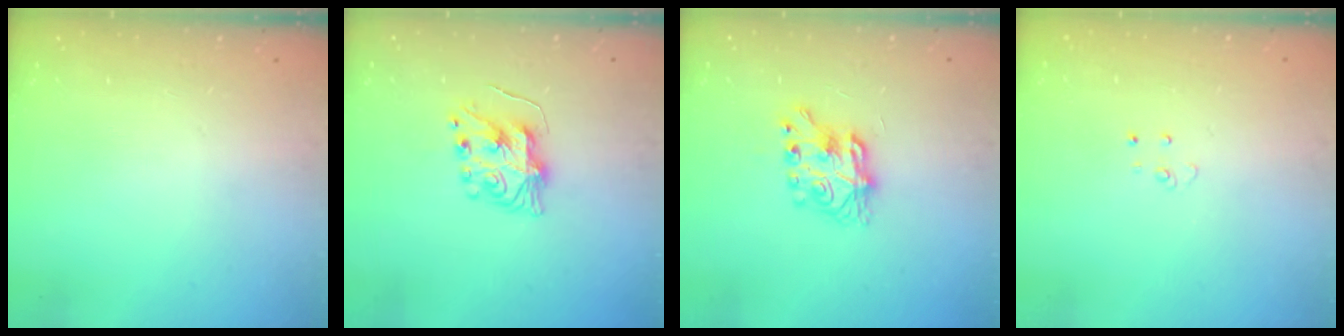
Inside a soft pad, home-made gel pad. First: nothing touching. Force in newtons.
{"total": 8.2, "press": 8.2, "slide": 0.7}
{"total": 8.6, "press": 8.5, "slide": 0.8}
{"total": 2.9, "press": 2.9, "slide": 0.2}